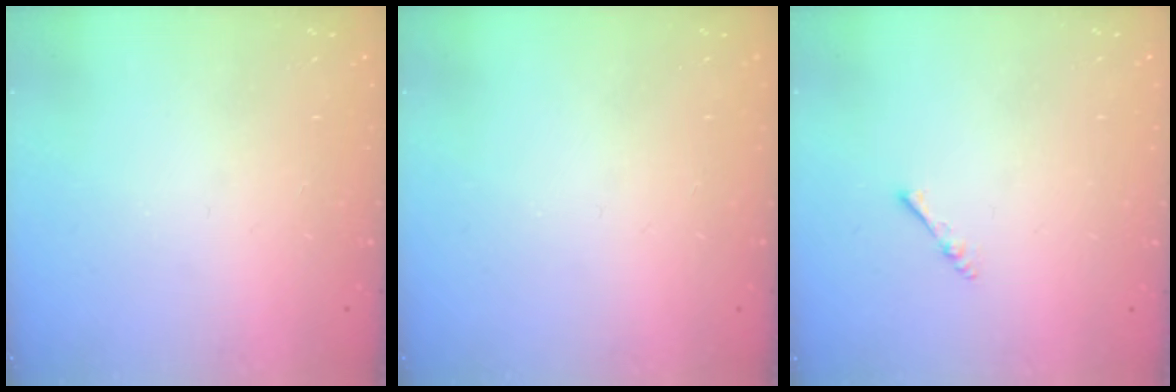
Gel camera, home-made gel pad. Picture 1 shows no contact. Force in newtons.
{"total": 0.0}
{"total": 2.4, "press": 2.3, "slide": 0.5}